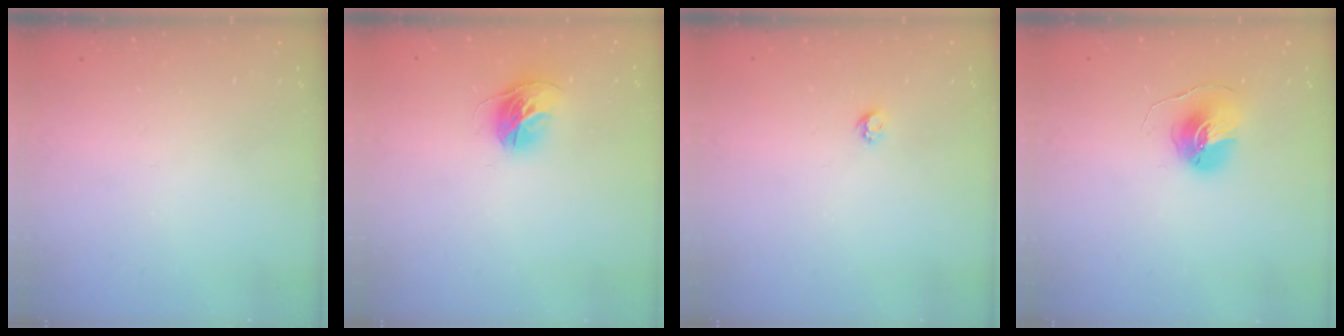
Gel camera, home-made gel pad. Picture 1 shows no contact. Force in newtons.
{"total": 11.2, "press": 11.2, "slide": 1.1}
{"total": 3.8, "press": 3.7, "slide": 0.5}
{"total": 7.8, "press": 7.8, "slide": 0.1}